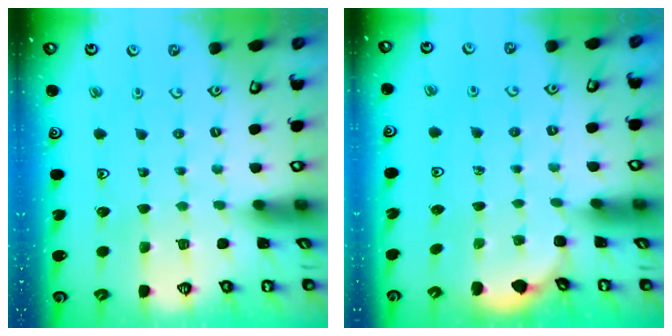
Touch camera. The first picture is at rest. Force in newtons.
{"total": 2.2, "press": 1.7, "slide": 1.3}